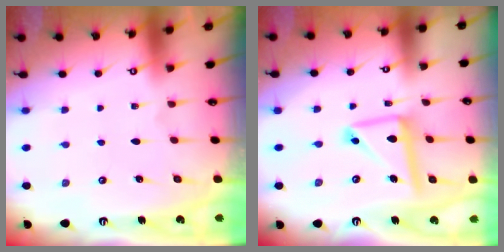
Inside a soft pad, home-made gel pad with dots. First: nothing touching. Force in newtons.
{"total": 13.7, "press": 13.7, "slide": 1.4}